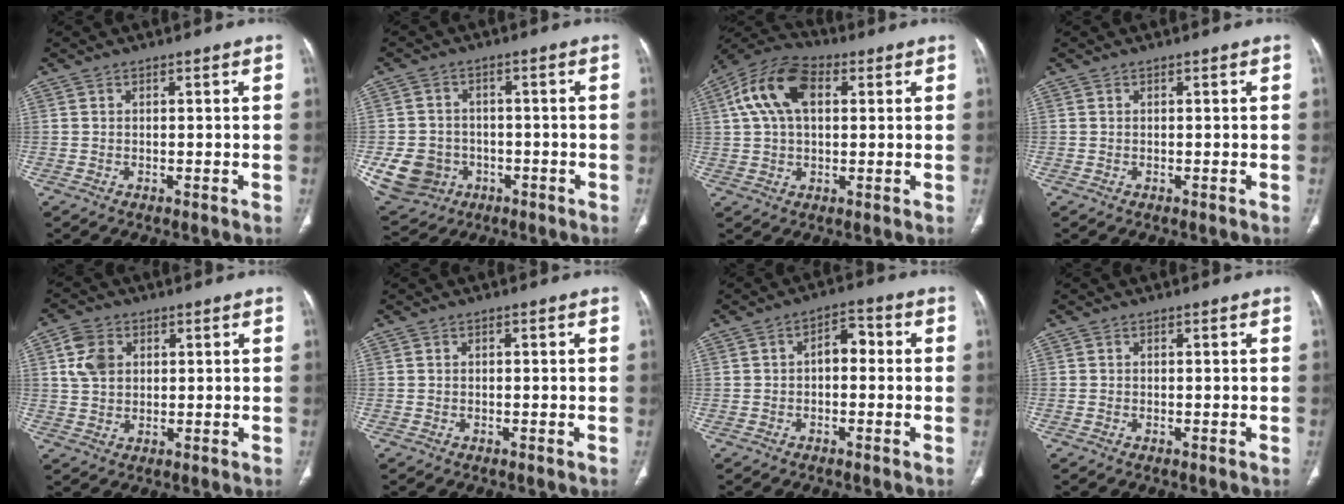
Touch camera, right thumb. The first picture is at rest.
{"total": 10.5, "force": [-3.1, 9.2, 4.0], "torque": [-0.076, 0.018, -0.037]}
{"total": 12.9, "force": [3.5, 7.7, 9.7], "torque": [-0.185, 0.025, 0.057]}
{"total": 0.0}
{"total": 6.2, "force": [1.7, 4.6, 3.7], "torque": [-0.062, 0.000, 0.033]}
{"total": 0.0}
{"total": 4.7, "force": [-0.2, 2.9, 3.7], "torque": [-0.041, 0.020, -0.014]}
{"total": 0.0}